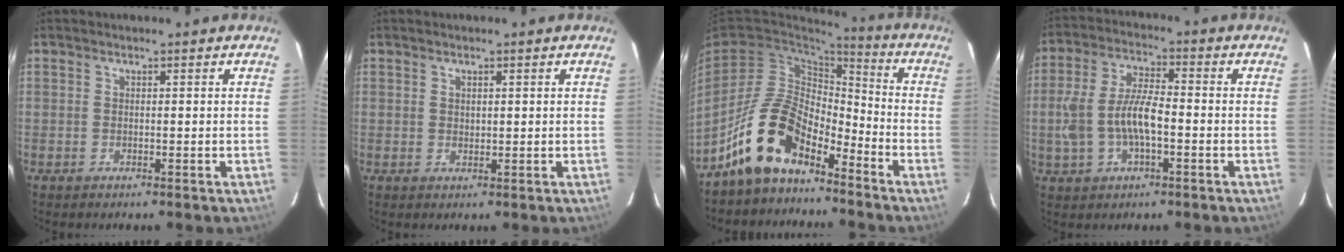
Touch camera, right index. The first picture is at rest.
{"total": 1.1, "force": [0.6, 0.7, 0.5], "torque": [-0.006, 0.002, 0.012]}
{"total": 13.5, "force": [-9.8, 6.0, 7.2], "torque": [-0.143, 0.020, -0.185]}
{"total": 10.4, "force": [-2.1, 4.7, 9.1], "torque": [-0.191, 0.010, -0.034]}